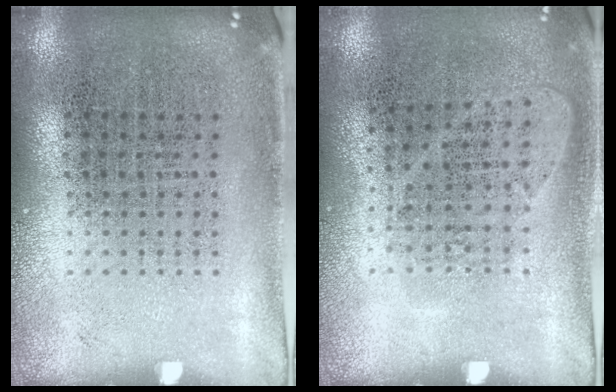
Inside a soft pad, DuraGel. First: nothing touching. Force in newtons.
{"total": 1.0, "press": 0.9, "slide": 0.4}